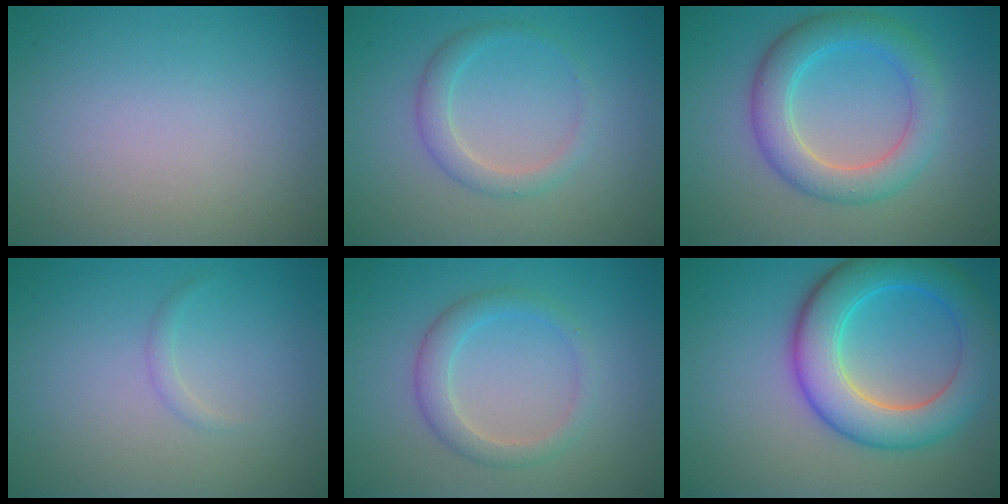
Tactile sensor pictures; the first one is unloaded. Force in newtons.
{"total": 2.1, "press": 2.1, "slide": 0.1}
{"total": 5.0, "press": 5.0, "slide": 0.2}
{"total": 0.7, "press": 0.7, "slide": 0.0}
{"total": 2.7, "press": 2.7, "slide": 0.2}
{"total": 7.9, "press": 7.9, "slide": 0.3}